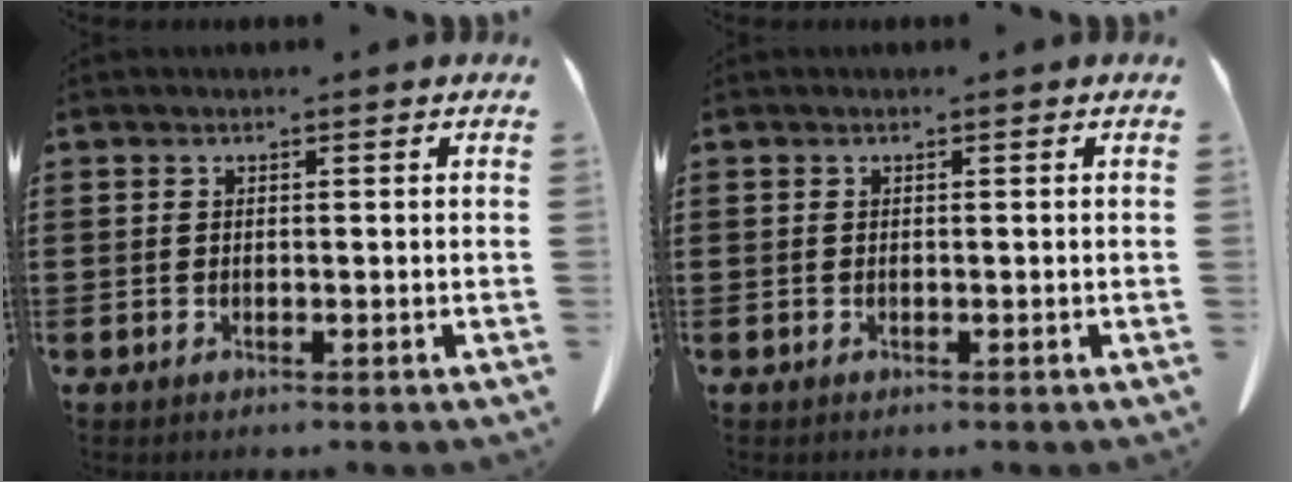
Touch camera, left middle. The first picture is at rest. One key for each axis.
{"total": 0.0}